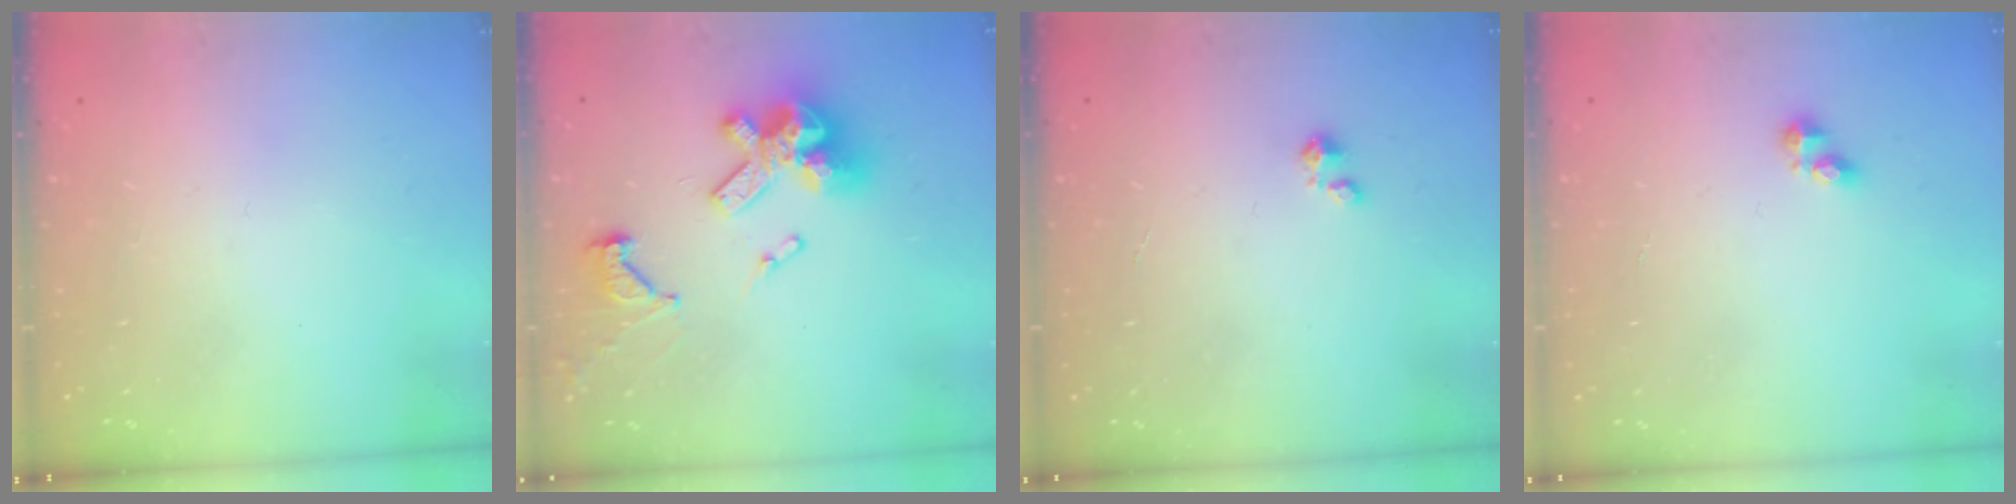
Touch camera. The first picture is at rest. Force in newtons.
{"total": 15.2, "press": 15.1, "slide": 1.8}
{"total": 1.3, "press": 1.3, "slide": 0.3}
{"total": 2.9, "press": 2.9, "slide": 0.3}